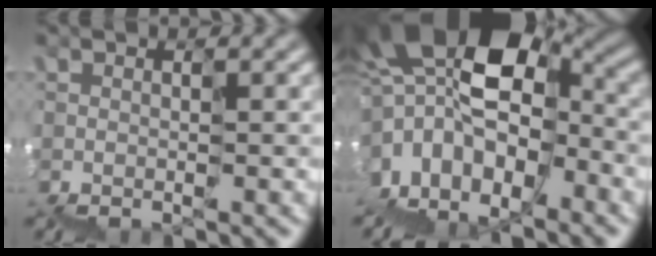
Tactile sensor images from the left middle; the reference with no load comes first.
{"total": 12.5, "force": [-0.8, 8.7, 8.9], "torque": [-0.186, 0.011, -0.001]}